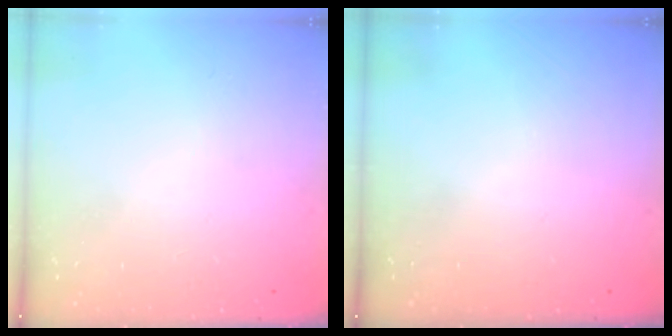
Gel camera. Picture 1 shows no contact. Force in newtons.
{"total": 0.0}